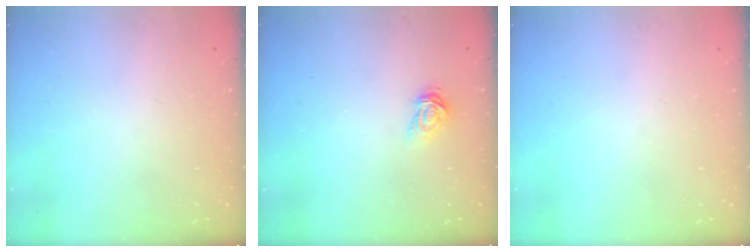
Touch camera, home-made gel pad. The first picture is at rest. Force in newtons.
{"total": 3.2, "press": 3.2, "slide": 0.3}
{"total": 0.0}